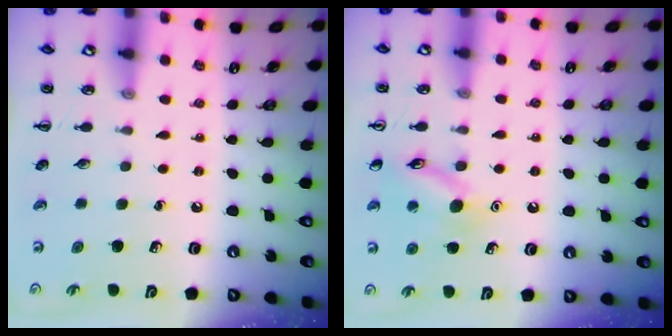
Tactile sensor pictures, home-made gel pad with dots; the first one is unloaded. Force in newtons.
{"total": 11.5, "press": 11.4, "slide": 1.3}